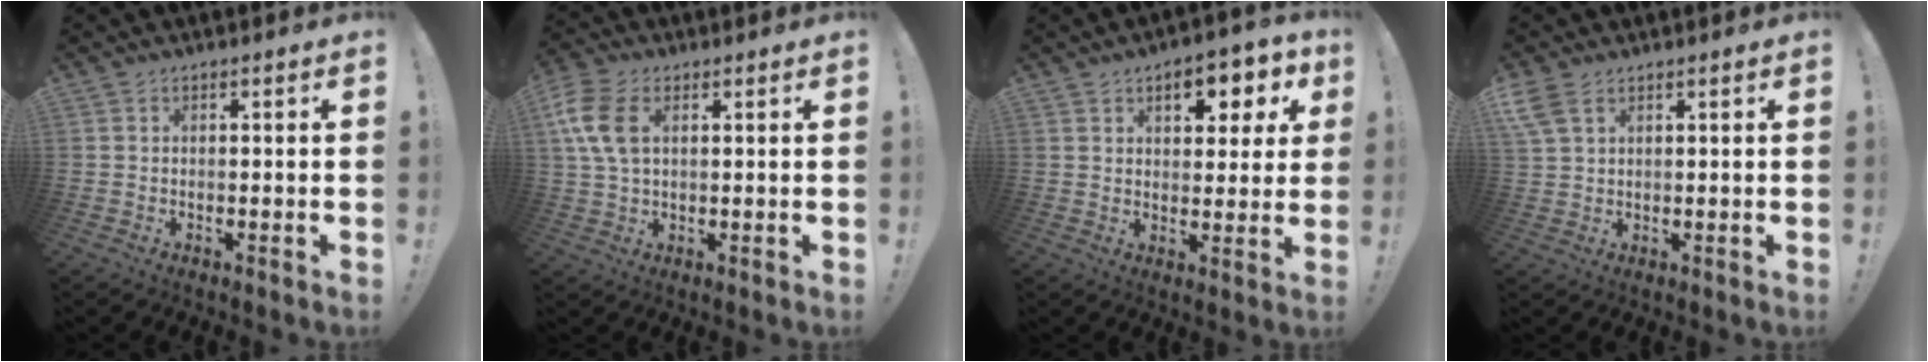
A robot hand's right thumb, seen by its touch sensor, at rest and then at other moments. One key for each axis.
{"total": 10.4, "fx": 3.1, "fy": 6.3, "fz": 7.7, "tx": -0.168, "ty": 0.003, "tz": 0.060}
{"total": 9.1, "fx": 4.2, "fy": 4.8, "fz": 6.4, "tx": -0.073, "ty": -0.019, "tz": 0.070}
{"total": 5.6, "fx": 3.3, "fy": 2.8, "fz": 3.5, "tx": -0.064, "ty": -0.008, "tz": 0.067}